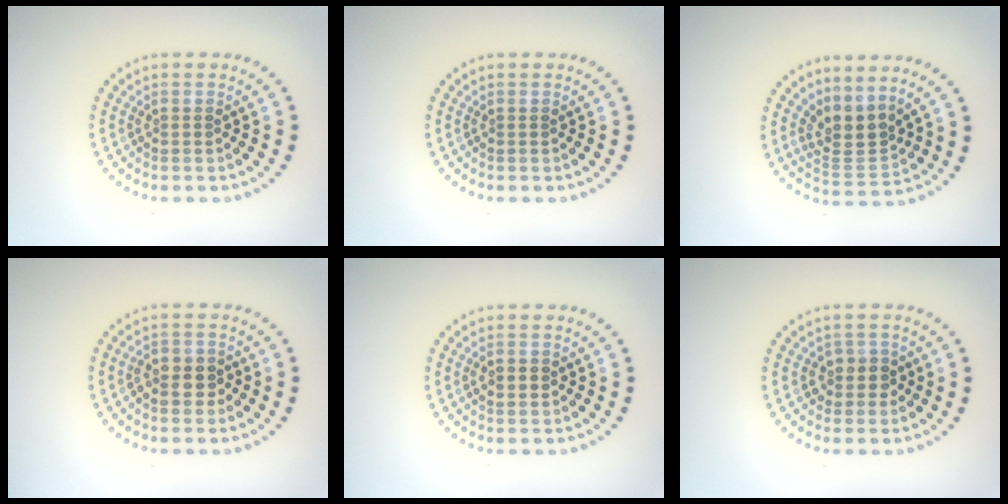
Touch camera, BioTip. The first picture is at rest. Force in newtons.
{"total": 0.0}
{"total": 3.2, "press": 2.4, "slide": 2.2}
{"total": 2.6, "press": 2.5, "slide": 0.7}
{"total": 1.9, "press": 1.9, "slide": 0.2}
{"total": 1.8, "press": 1.7, "slide": 0.8}